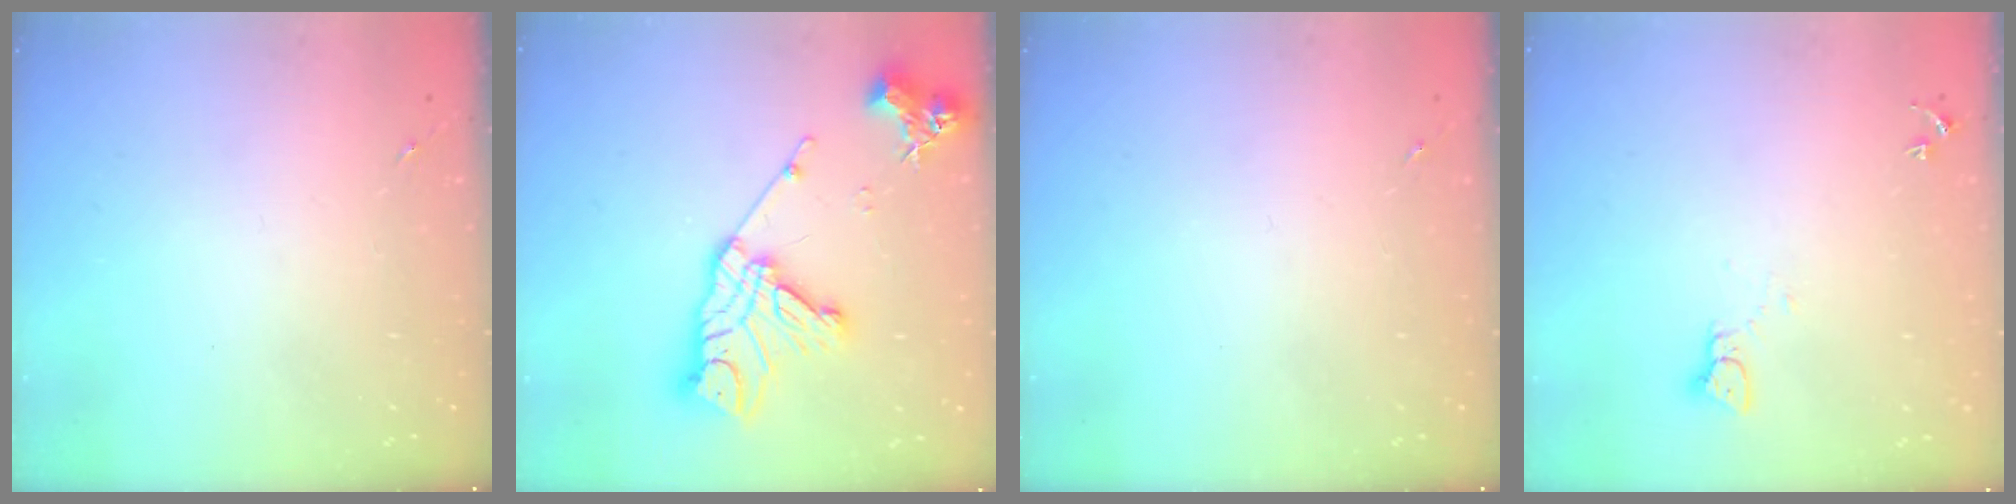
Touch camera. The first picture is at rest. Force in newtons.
{"total": 17.7, "press": 17.6, "slide": 1.3}
{"total": 0.0}
{"total": 2.1, "press": 2.1, "slide": 0.2}